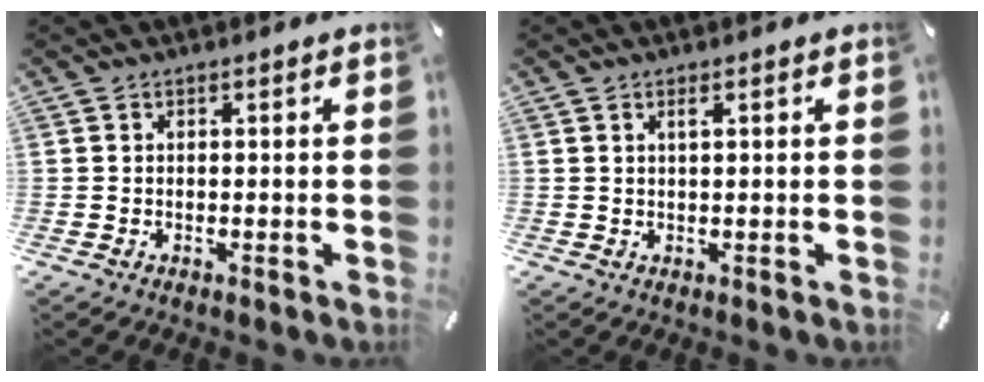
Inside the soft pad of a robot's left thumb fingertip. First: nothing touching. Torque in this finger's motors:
{"motor_torque": [0.29, 0.32, -0.03, -0.01, 0.00]}